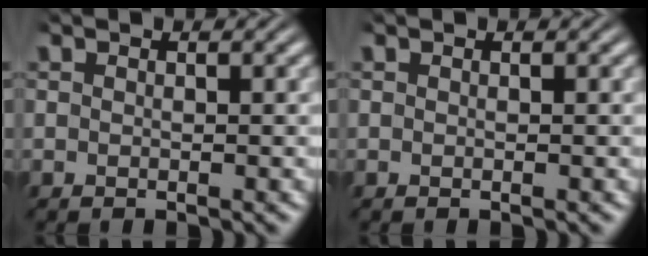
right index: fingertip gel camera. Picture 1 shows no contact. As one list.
[{"total": 0.0}]